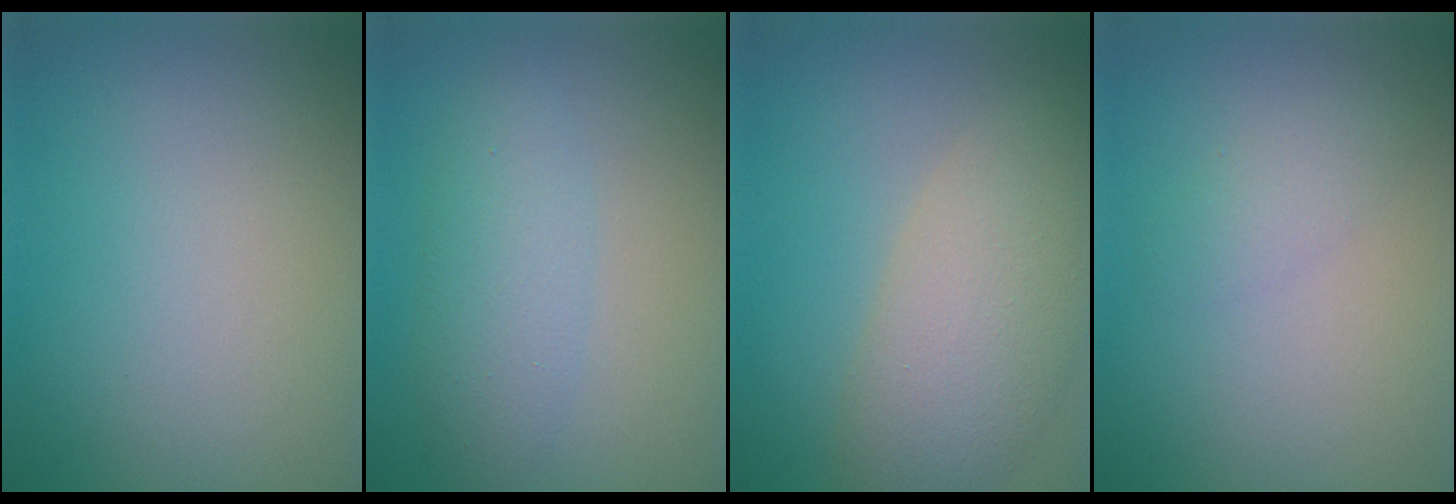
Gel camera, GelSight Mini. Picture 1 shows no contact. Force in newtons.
{"total": 3.2, "press": 3.2, "slide": 0.1}
{"total": 6.9, "press": 6.9, "slide": 0.4}
{"total": 1.5, "press": 1.5, "slide": 0.1}